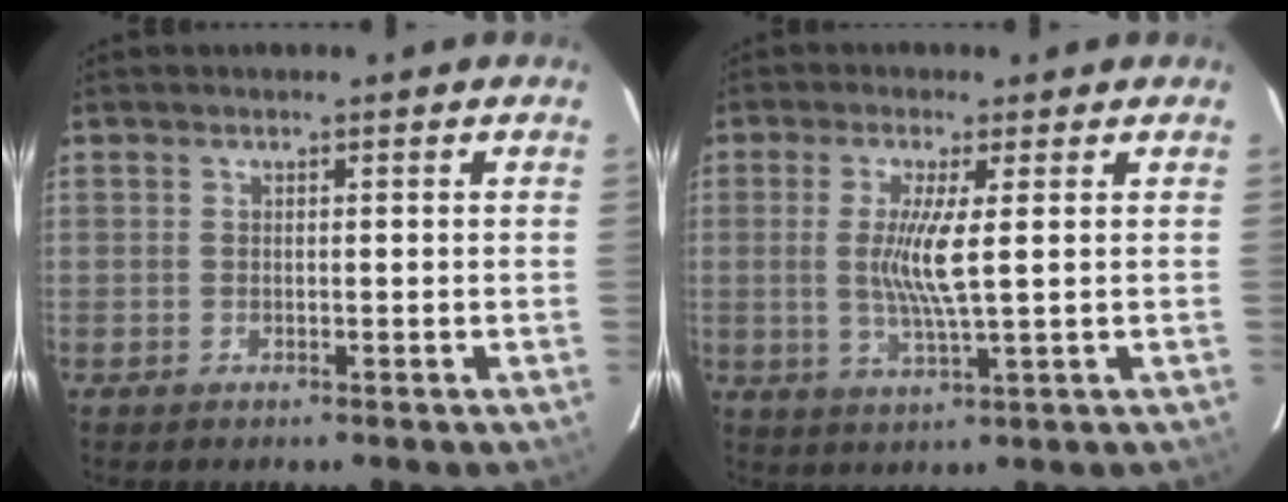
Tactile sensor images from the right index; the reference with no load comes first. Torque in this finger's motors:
{"motor_torque": [0.07, -0.01, 0.28, 0.13]}